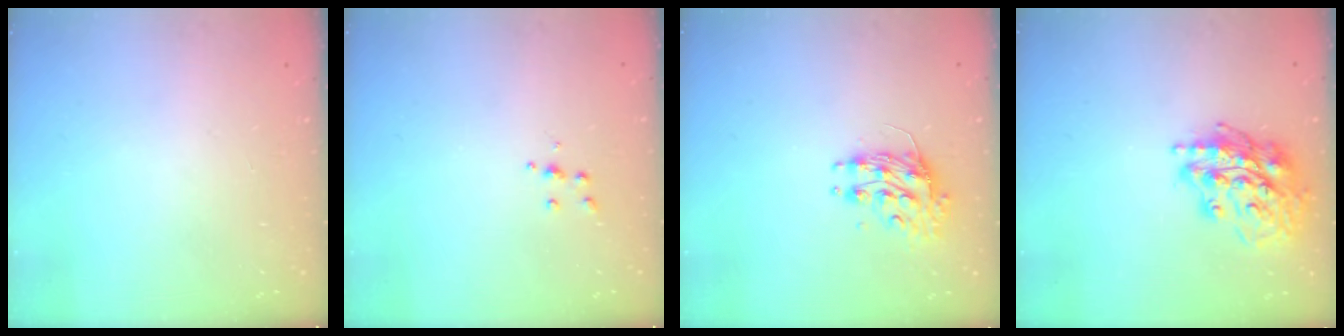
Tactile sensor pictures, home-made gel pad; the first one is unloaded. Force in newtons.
{"total": 3.9, "press": 3.8, "slide": 0.4}
{"total": 10.4, "press": 10.3, "slide": 0.8}
{"total": 17.5, "press": 17.4, "slide": 1.8}